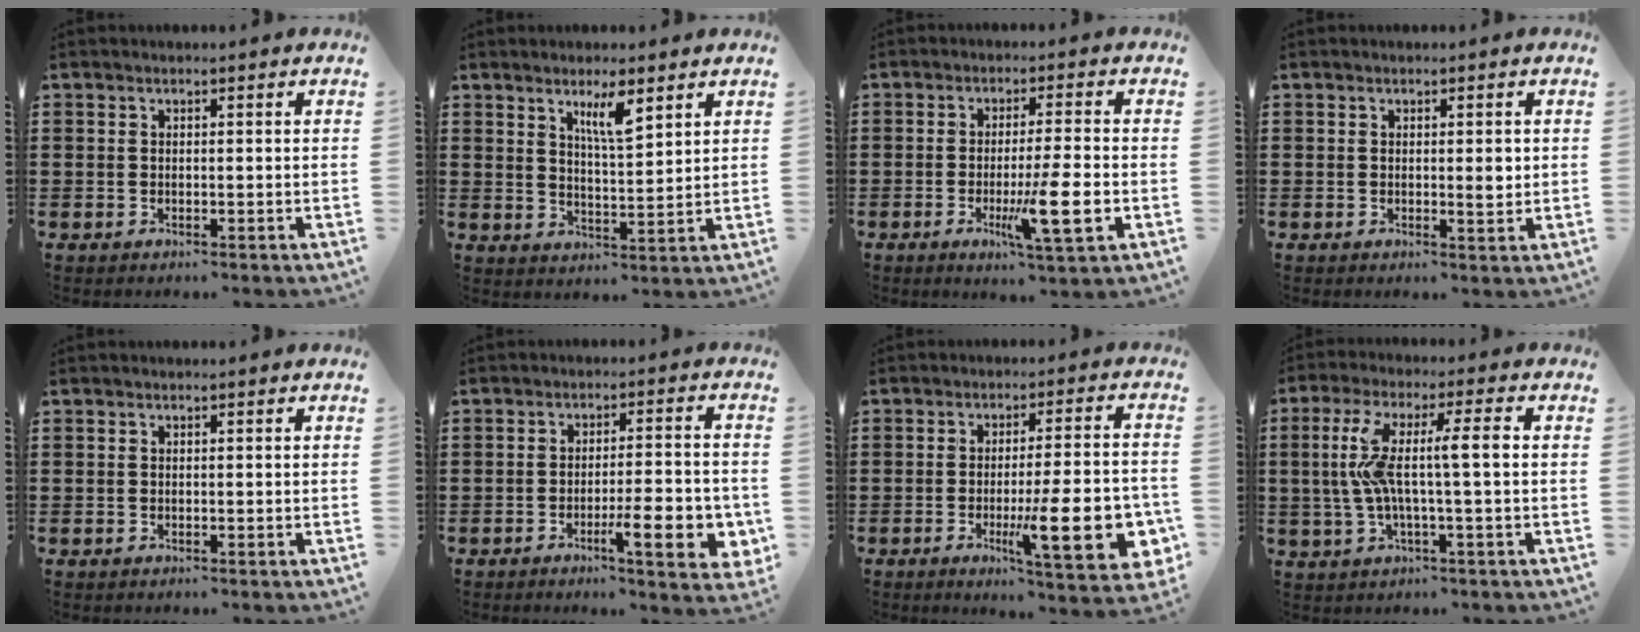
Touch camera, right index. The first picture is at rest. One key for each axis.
{"total": 5.5, "fx": 3.5, "fy": 1.2, "fz": 4.1, "tx": -0.074, "ty": -0.003, "tz": 0.056}
{"total": 9.3, "fx": -2.6, "fy": 1.0, "fz": 8.9, "tx": -0.161, "ty": -0.017, "tz": -0.045}
{"total": 2.2, "fx": 0.3, "fy": 0.6, "fz": 2.1, "tx": -0.032, "ty": -0.001, "tz": 0.001}
{"total": 0.0}
{"total": 9.4, "fx": -3.3, "fy": 2.0, "fz": 8.5, "tx": -0.123, "ty": -0.002, "tz": -0.051}
{"total": 15.0, "fx": -4.2, "fy": 3.1, "fz": 14.1, "tx": -0.207, "ty": -0.012, "tz": -0.061}
{"total": 8.7, "fx": 0.0, "fy": 0.7, "fz": 8.7, "tx": -0.178, "ty": -0.003, "tz": -0.013}